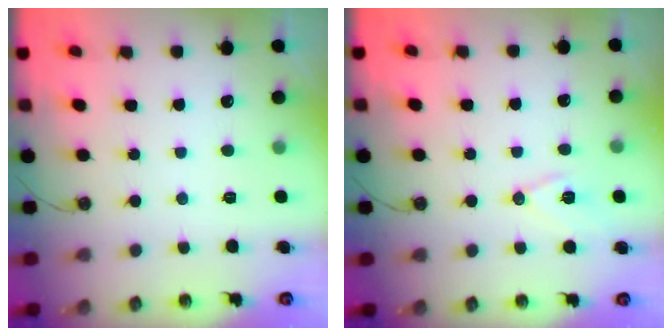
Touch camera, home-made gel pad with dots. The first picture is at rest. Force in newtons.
{"total": 8.5, "press": 7.8, "slide": 3.5}